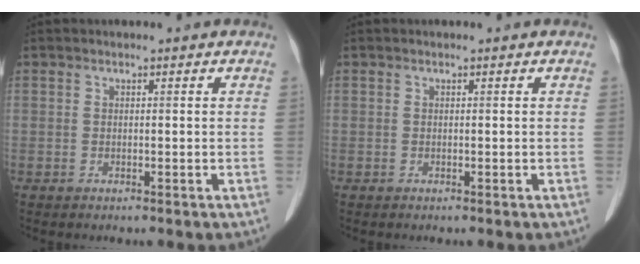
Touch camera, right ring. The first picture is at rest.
{"total": 0.0}